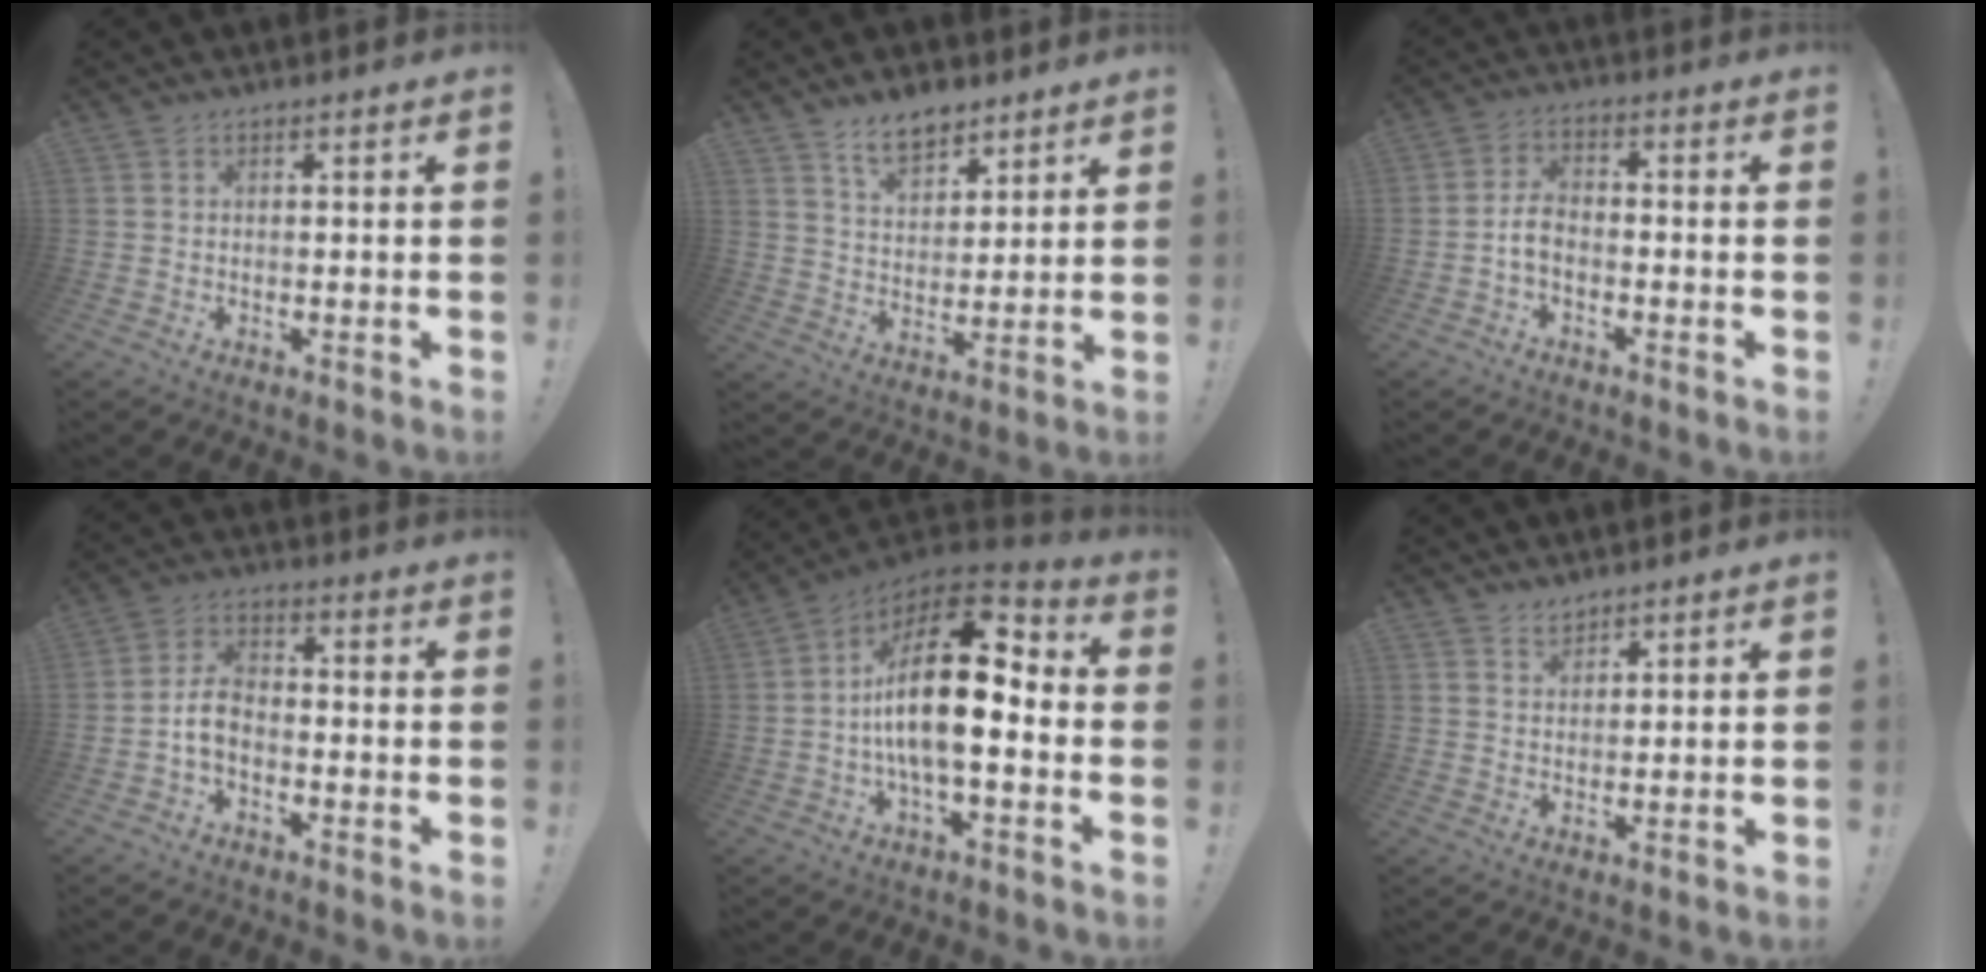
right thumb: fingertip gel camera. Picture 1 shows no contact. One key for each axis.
{"total": 9.2, "fx": 6.8, "fy": 4.9, "fz": 3.8, "tx": -0.061, "ty": -0.039, "tz": 0.129}
{"total": 5.1, "fx": -1.7, "fy": 2.9, "fz": 3.8, "tx": -0.083, "ty": 0.007, "tz": -0.029}
{"total": 6.1, "fx": -2.2, "fy": 3.7, "fz": 4.3, "tx": -0.090, "ty": 0.005, "tz": -0.039}
{"total": 20.4, "fx": -0.2, "fy": 8.4, "fz": 18.6, "tx": -0.334, "ty": 0.007, "tz": -0.006}
{"total": 2.8, "fx": 2.4, "fy": 1.3, "fz": 0.6, "tx": -0.008, "ty": -0.013, "tz": 0.045}